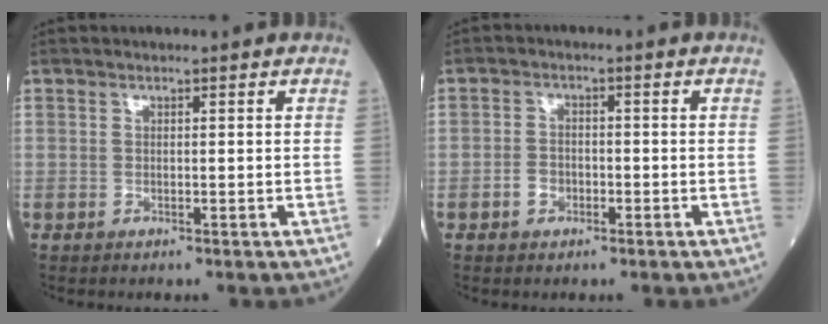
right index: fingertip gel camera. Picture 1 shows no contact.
{"total": 2.6, "force": [-1.1, 2.0, 1.3], "torque": [-0.024, 0.004, -0.018]}